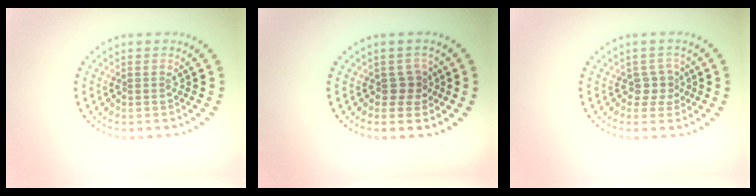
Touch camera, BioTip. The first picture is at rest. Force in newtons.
{"total": 1.6, "press": 1.3, "slide": 0.9}
{"total": 1.6, "press": 1.2, "slide": 1.1}